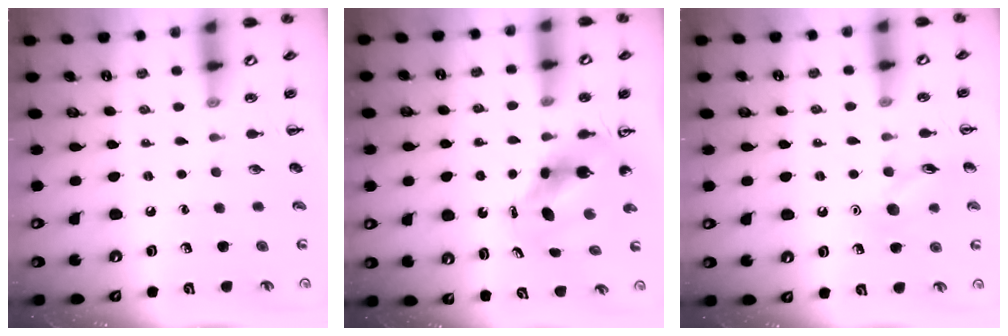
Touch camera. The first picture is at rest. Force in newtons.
{"total": 7.5, "press": 7.1, "slide": 2.2}
{"total": 10.4, "press": 10.4, "slide": 0.7}